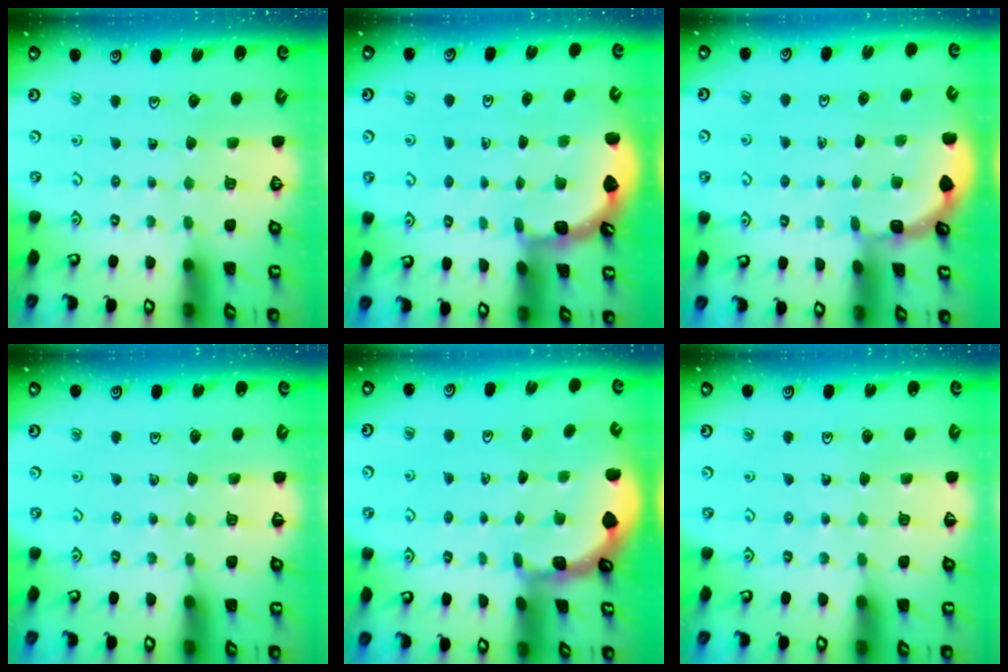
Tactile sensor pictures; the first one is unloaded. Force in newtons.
{"total": 2.1, "press": 2.1, "slide": 0.2}
{"total": 1.0, "press": 0.9, "slide": 0.2}
{"total": 2.5, "press": 2.5, "slide": 0.4}
{"total": 1.5, "press": 1.5, "slide": 0.1}
{"total": 3.0, "press": 2.9, "slide": 0.6}